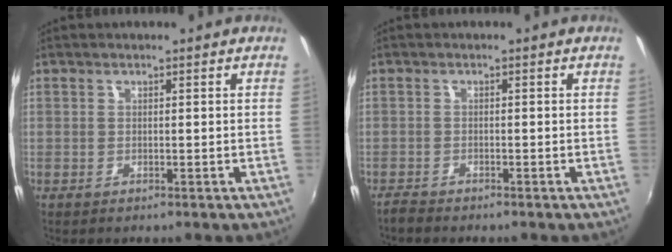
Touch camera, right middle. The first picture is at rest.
{"total": 1.9, "force": [-1.8, 0.3, 0.3], "torque": [-0.013, -0.008, -0.038]}